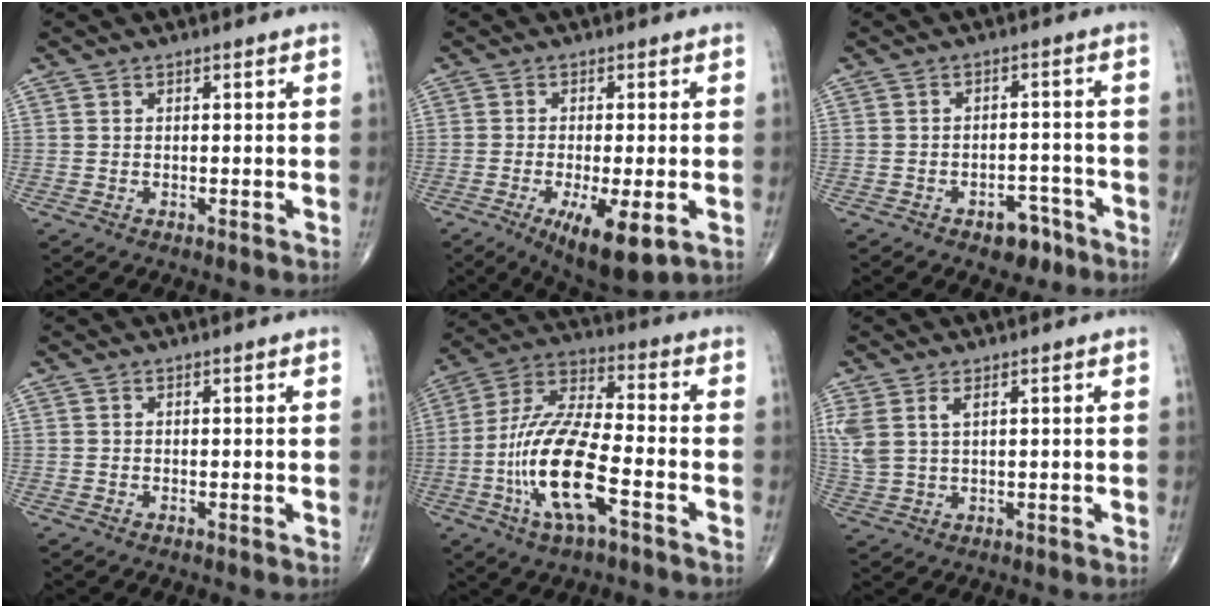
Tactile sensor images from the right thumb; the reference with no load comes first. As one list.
[{"total": 10.2, "force": [-3.7, 3.0, 9.0], "torque": [-0.145, -0.017, -0.053]}, {"total": 5.2, "force": [-3.3, 3.2, 2.5], "torque": [-0.008, 0.028, -0.044]}, {"total": 0.0}, {"total": 16.9, "force": [-5.7, 5.7, 14.9], "torque": [-0.303, 0.034, -0.107]}, {"total": 5.7, "force": [2.3, 2.8, 4.4], "torque": [-0.115, 0.003, 0.056]}]